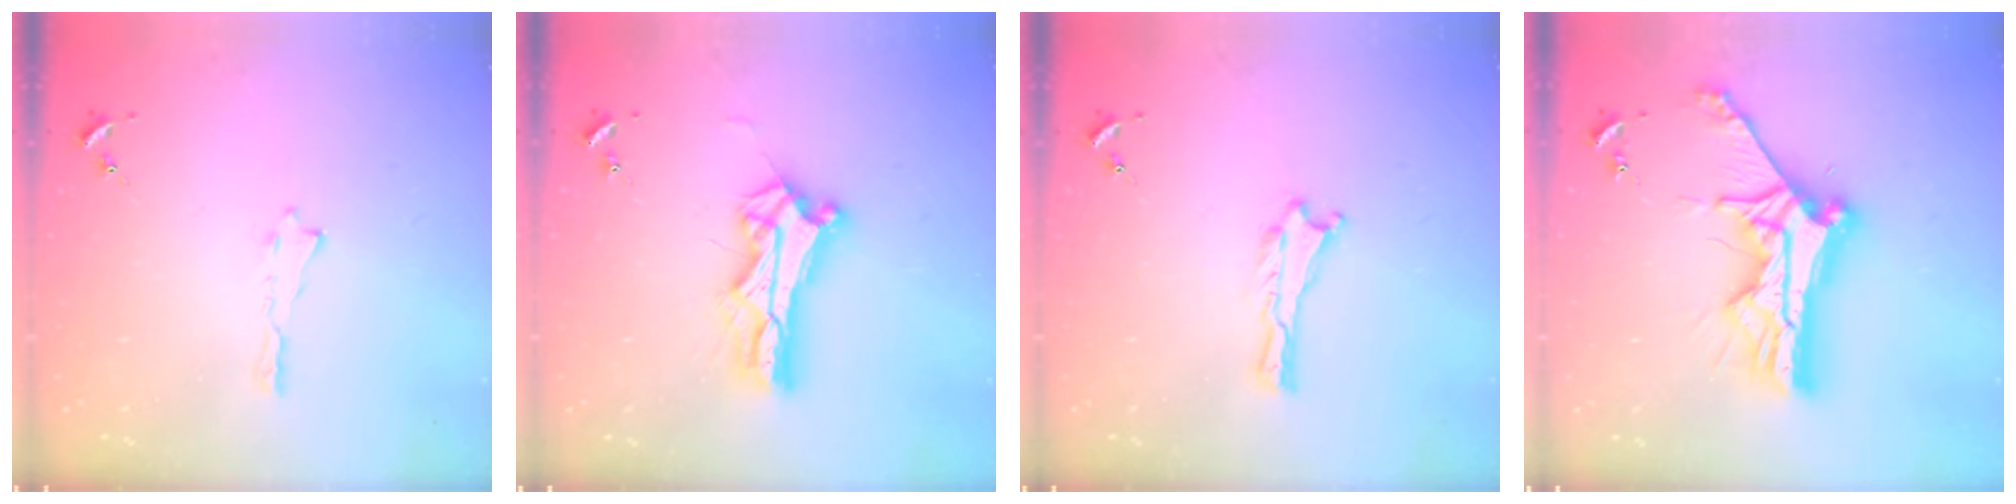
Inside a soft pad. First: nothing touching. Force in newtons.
{"total": 9.2, "press": 9.2, "slide": 0.7}
{"total": 0.0}
{"total": 11.9, "press": 11.9, "slide": 1.0}